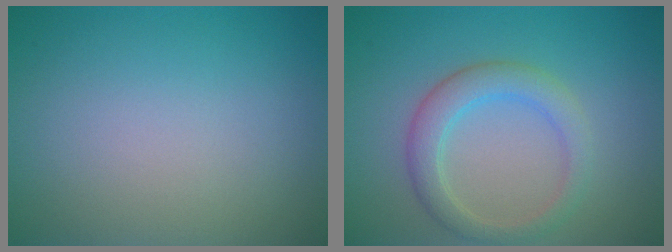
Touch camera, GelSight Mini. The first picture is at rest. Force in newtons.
{"total": 3.3, "press": 3.3, "slide": 0.3}